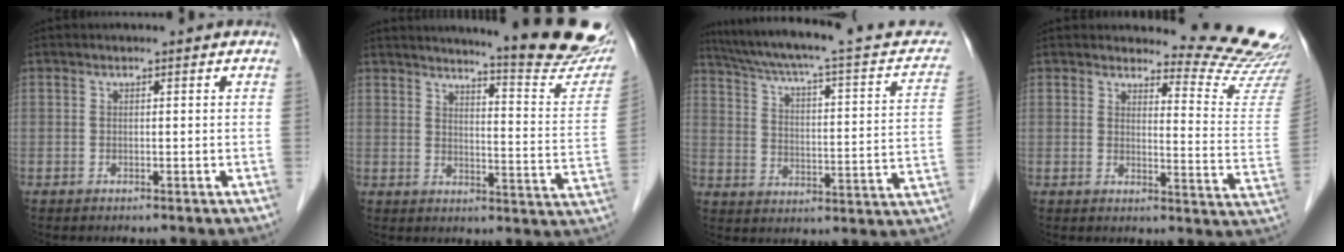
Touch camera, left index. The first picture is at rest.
{"total": 18.3, "force": [16.6, 0.3, 7.7], "torque": [-0.105, -0.103, 0.191]}
{"total": 23.0, "force": [19.3, 3.2, 12.2], "torque": [-0.182, -0.004, 0.245]}
{"total": 13.9, "force": [13.8, -0.3, 1.6], "torque": [-0.008, -0.141, 0.136]}